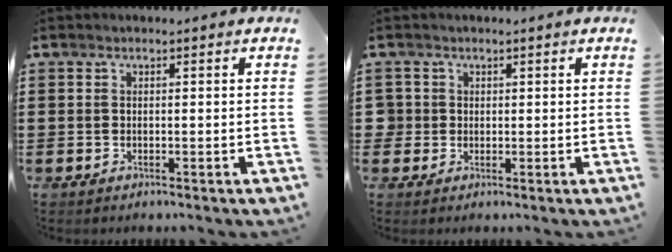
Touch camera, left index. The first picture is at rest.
{"total": 2.0, "force": [0.4, 2.0, 0.2], "torque": [-0.014, 0.009, 0.005]}